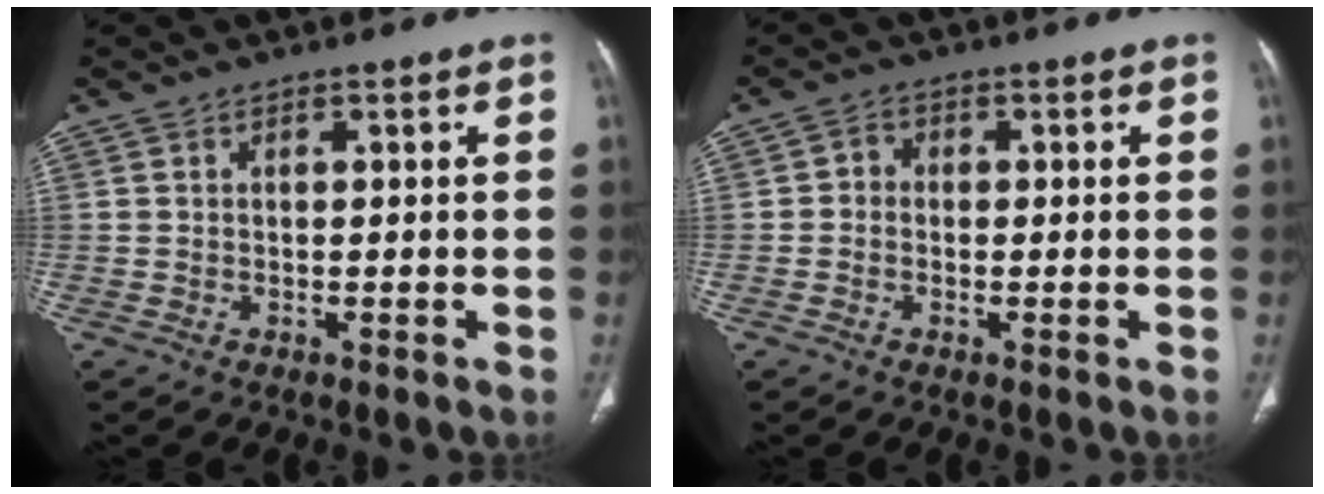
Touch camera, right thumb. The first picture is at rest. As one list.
[{"total": 2.3, "force": [-0.2, 2.0, 1.1], "torque": [-0.006, 0.008, -0.010]}]